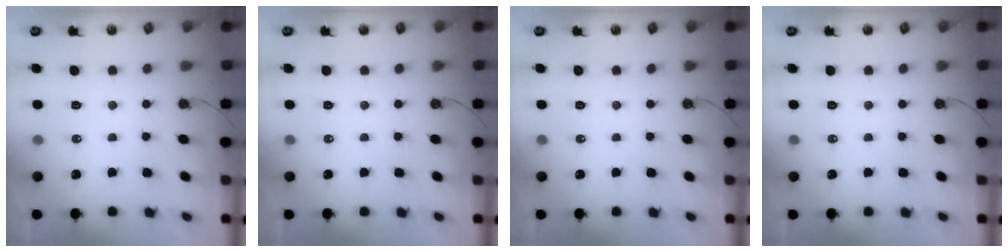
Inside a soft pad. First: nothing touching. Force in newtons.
{"total": 0.0}
{"total": 0.0}
{"total": 0.0}